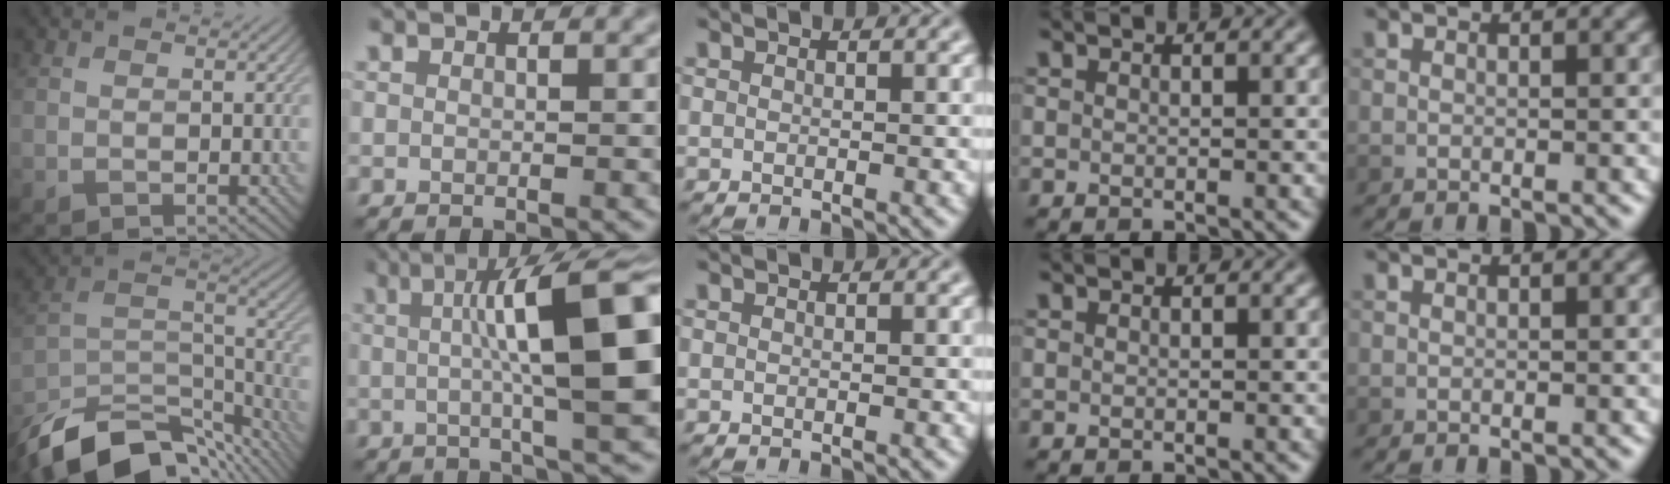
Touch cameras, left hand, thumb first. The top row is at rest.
{"thumb": {"total": 15.2, "force": [-11.9, 6.2, 7.1], "torque": [-0.159, -0.013, -0.194]}, "index": {"total": 12.6, "force": [1.2, 2.9, 12.2], "torque": [-0.153, 0.014, 0.016]}}